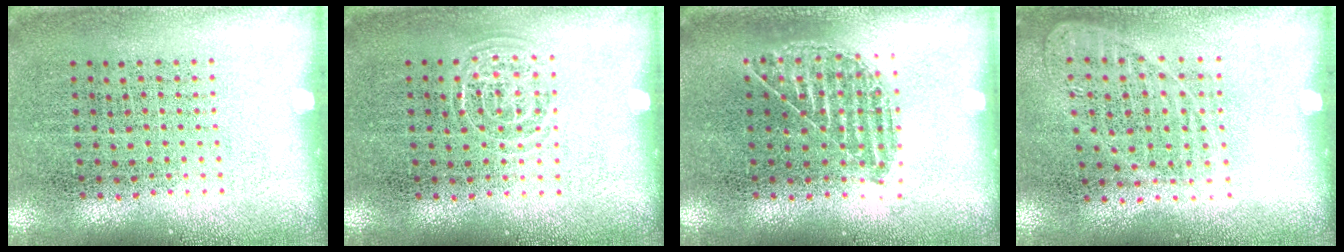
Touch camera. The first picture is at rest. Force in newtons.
{"total": 0.5, "press": 0.5, "slide": 0.1}
{"total": 1.0, "press": 0.9, "slide": 0.3}
{"total": 1.0, "press": 1.0, "slide": 0.3}